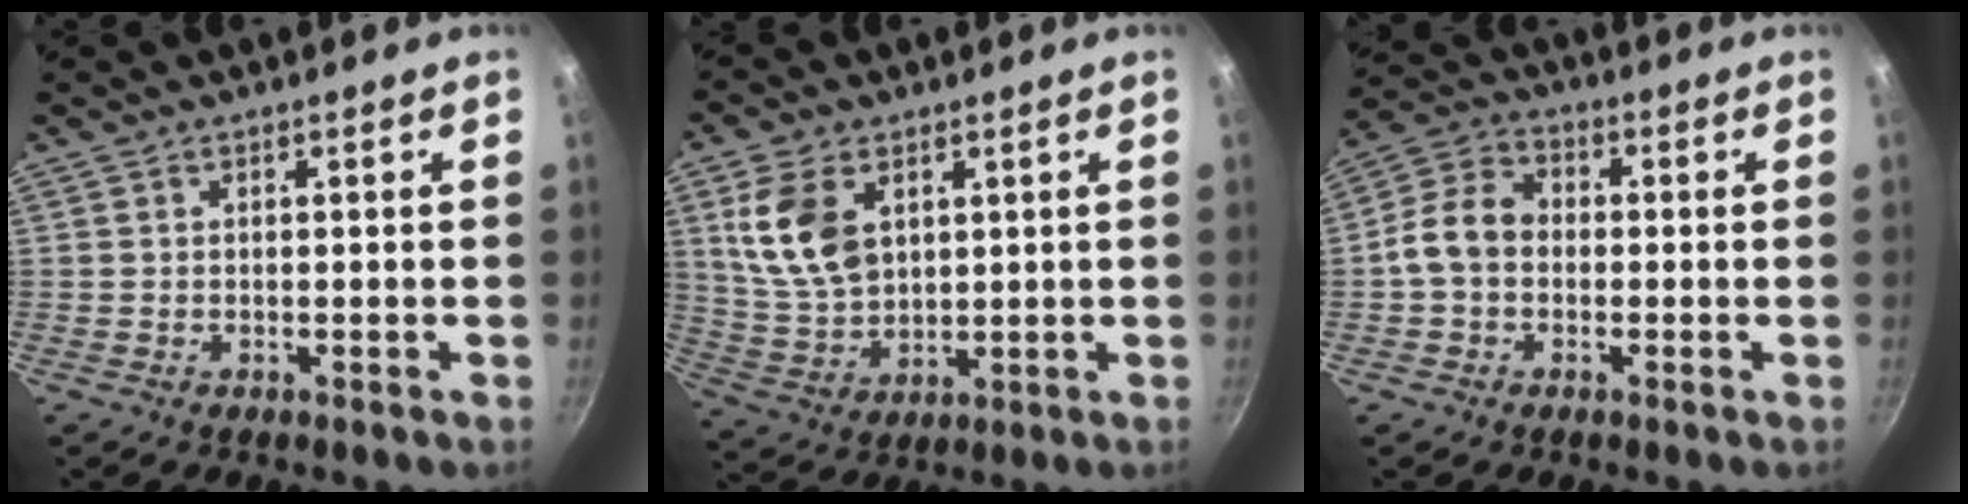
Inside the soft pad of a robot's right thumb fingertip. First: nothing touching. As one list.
[{"total": 11.9, "force": [3.8, 7.8, 8.1], "torque": [-0.143, -0.022, 0.086]}, {"total": 8.0, "force": [-0.8, 6.1, 5.0], "torque": [-0.074, 0.025, -0.034]}]